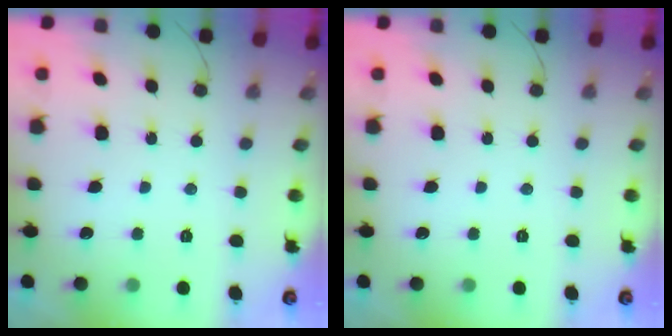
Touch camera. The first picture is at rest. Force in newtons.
{"total": 0.0}